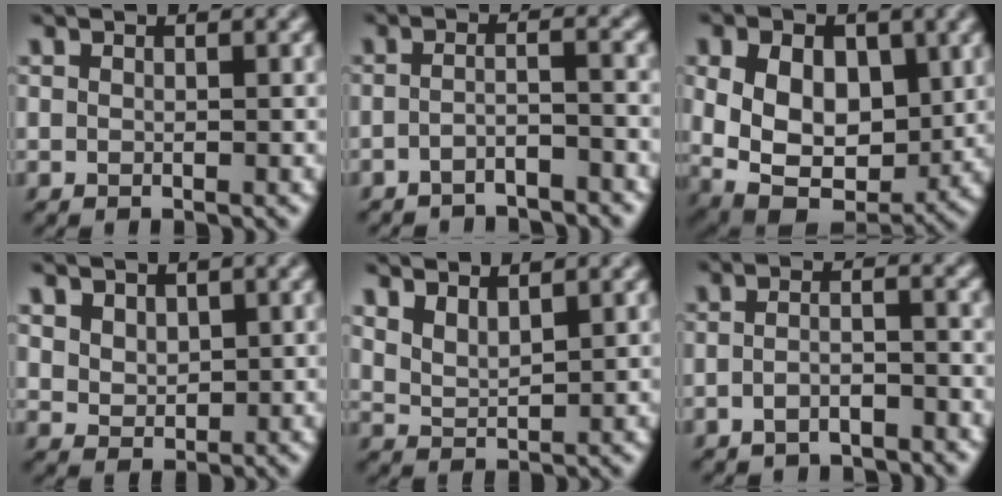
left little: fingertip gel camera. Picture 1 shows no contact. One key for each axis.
{"total": 2.2, "fx": -2.0, "fy": -0.1, "fz": 0.8, "tx": -0.017, "ty": 0.005, "tz": -0.046}
{"total": 10.0, "fx": 0.2, "fy": 6.9, "fz": 7.3, "tx": -0.118, "ty": -0.009, "tz": 0.005}
{"total": 2.8, "fx": 1.3, "fy": 2.0, "fz": 1.5, "tx": -0.050, "ty": -0.002, "tz": 0.037}
{"total": 2.4, "fx": 1.7, "fy": 0.8, "fz": 1.5, "tx": -0.035, "ty": 0.000, "tz": 0.036}
{"total": 2.3, "fx": -1.8, "fy": 0.5, "fz": 1.3, "tx": -0.027, "ty": 0.005, "tz": -0.040}